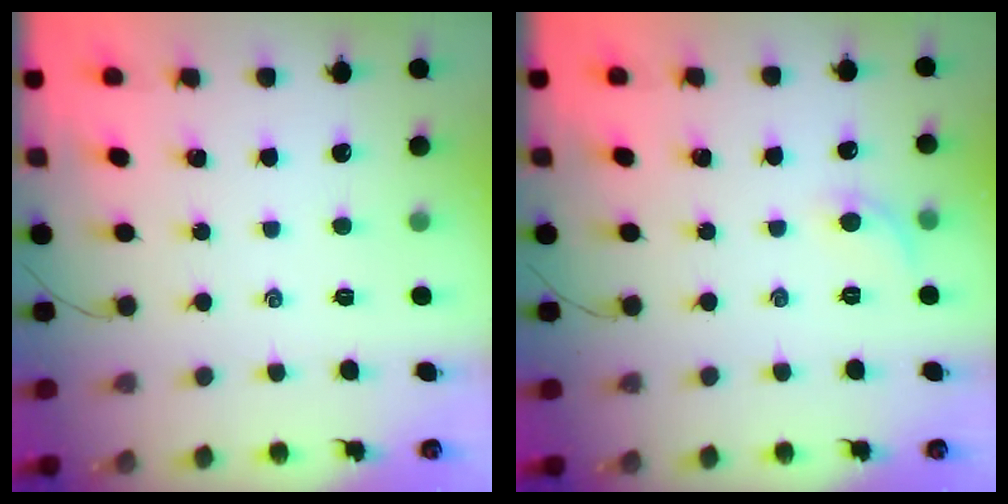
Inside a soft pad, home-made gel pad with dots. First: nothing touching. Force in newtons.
{"total": 4.9, "press": 4.7, "slide": 1.5}